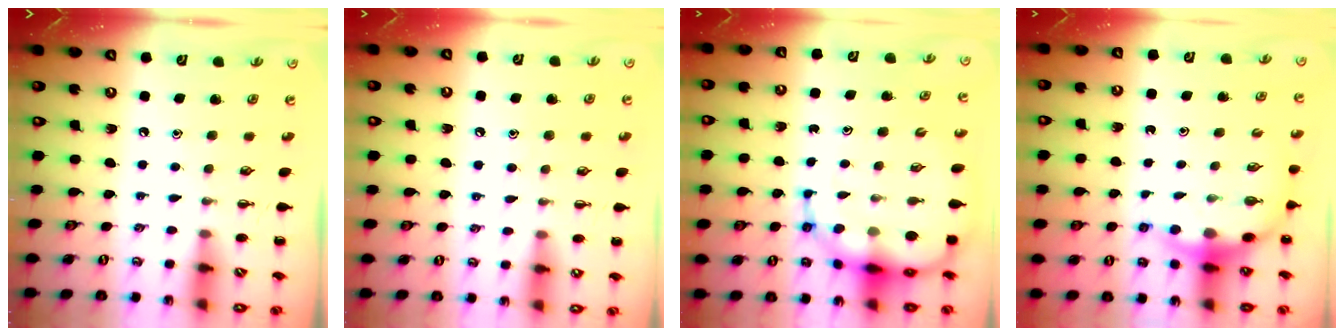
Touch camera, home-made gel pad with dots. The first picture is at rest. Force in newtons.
{"total": 6.3, "press": 6.1, "slide": 1.7}
{"total": 15.5, "press": 15.0, "slide": 4.1}
{"total": 6.6, "press": 6.5, "slide": 1.6}